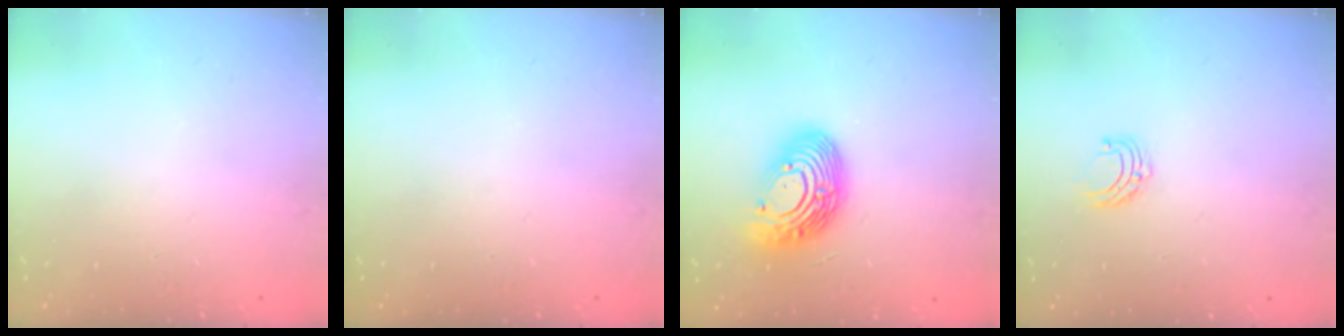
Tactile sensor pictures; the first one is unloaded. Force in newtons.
{"total": 0.0}
{"total": 15.1, "press": 15.1, "slide": 1.4}
{"total": 5.3, "press": 5.3, "slide": 0.5}